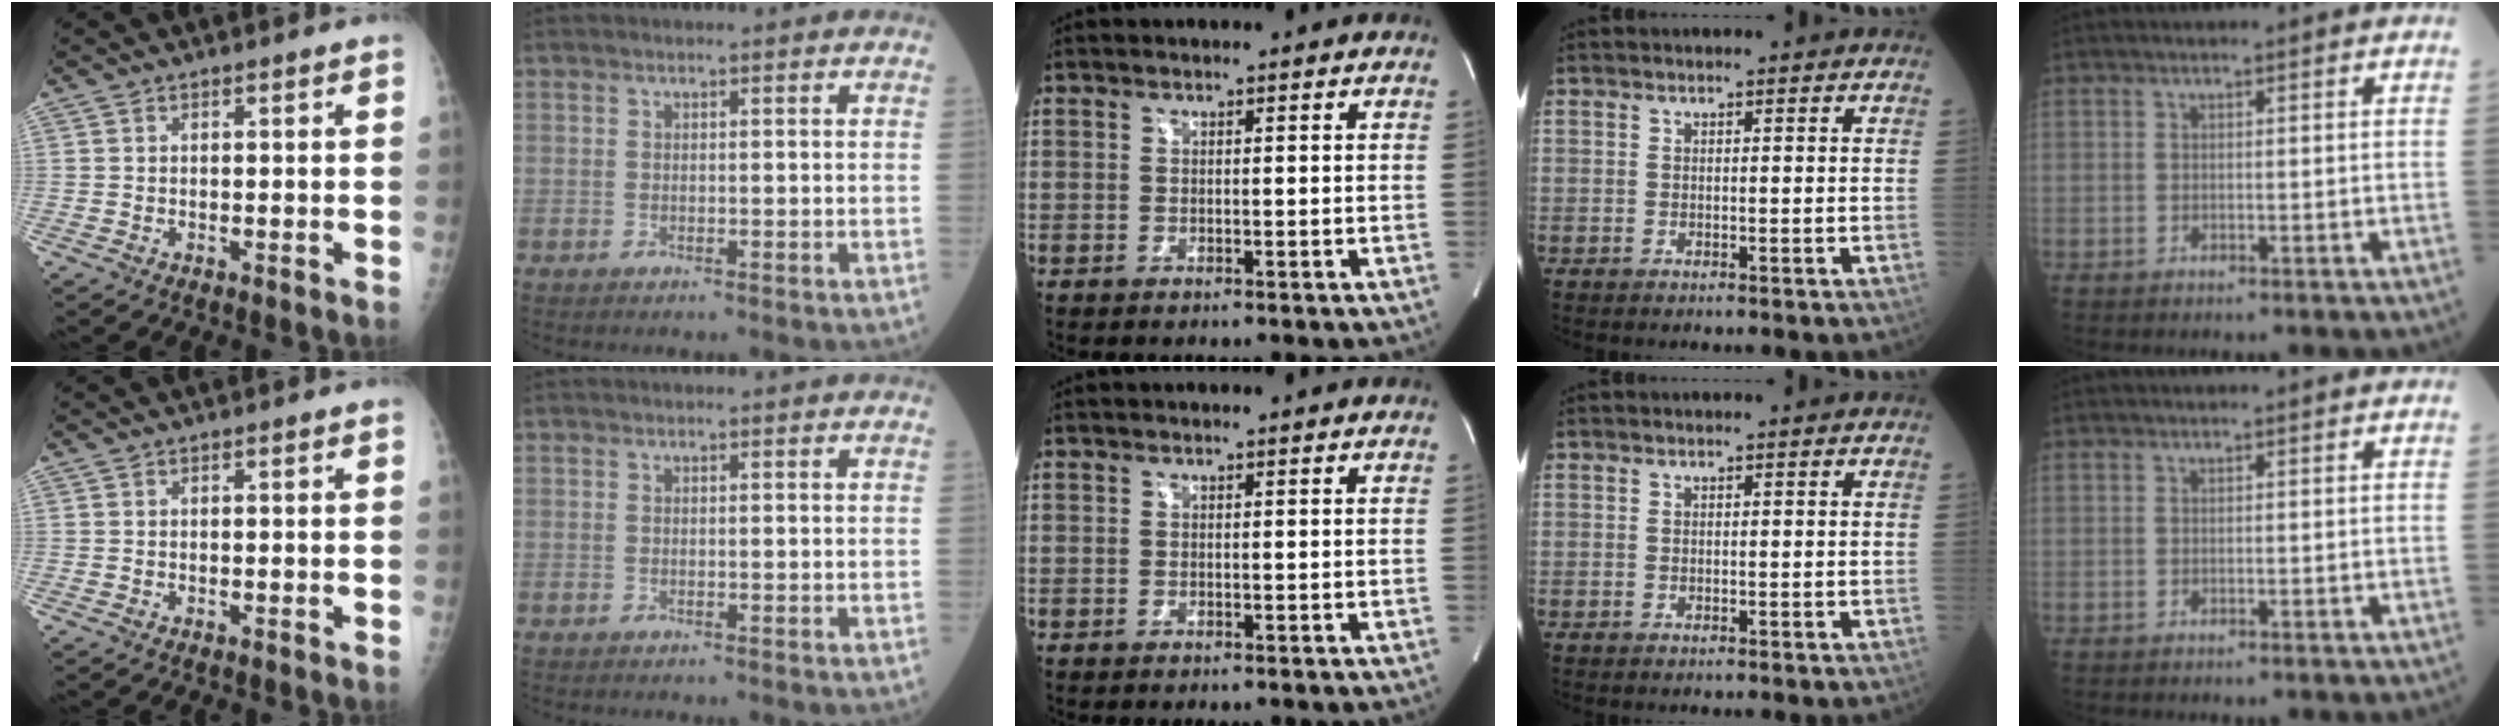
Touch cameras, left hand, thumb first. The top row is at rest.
{}